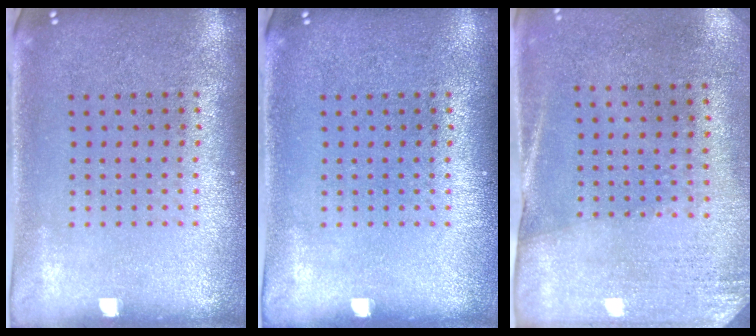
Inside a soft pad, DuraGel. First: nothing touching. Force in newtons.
{"total": 0.0}
{"total": 2.7, "press": 2.3, "slide": 1.4}